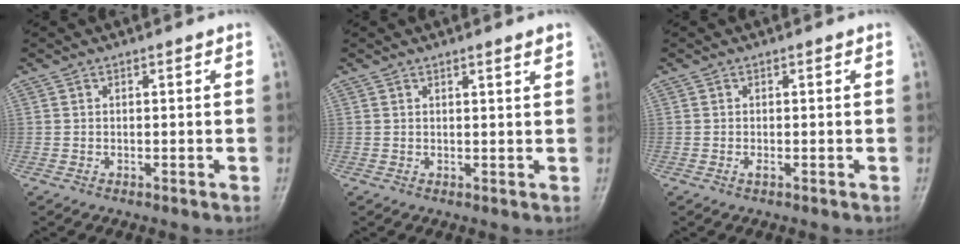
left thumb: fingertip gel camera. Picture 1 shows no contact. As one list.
[{"total": 1.8, "force": [1.3, 0.0, 1.2], "torque": [-0.016, -0.009, 0.019]}, {"total": 0.8, "force": [-0.1, 0.3, 0.7], "torque": [-0.011, -0.001, -0.002]}]